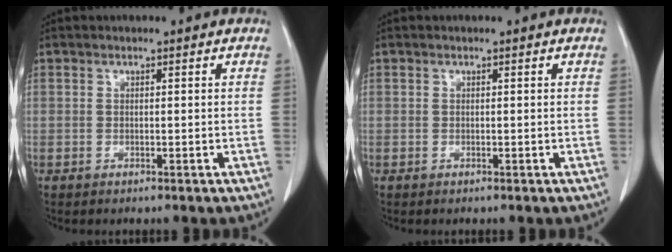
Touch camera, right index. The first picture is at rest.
{"total": 0.0}